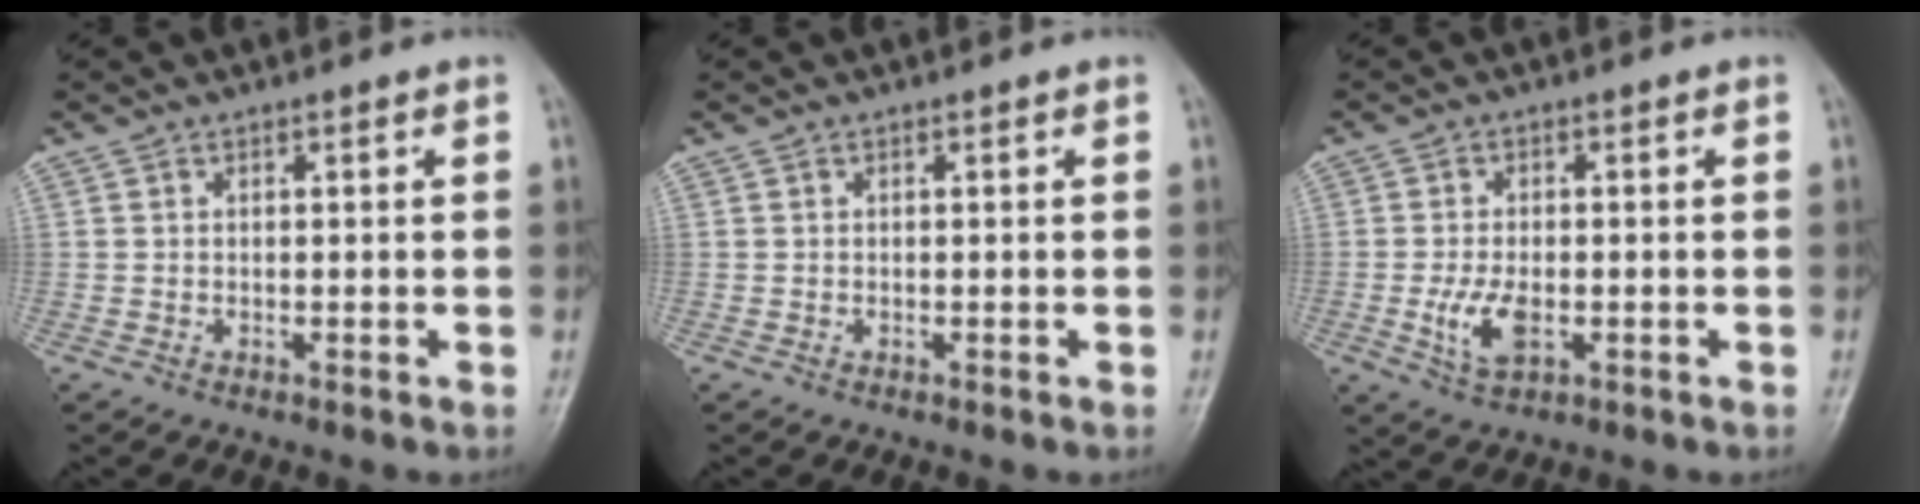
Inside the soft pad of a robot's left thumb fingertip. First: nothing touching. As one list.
[{"total": 0.0}, {"total": 5.7, "force": [-1.5, 3.1, 4.6], "torque": [-0.091, 0.000, -0.024]}]